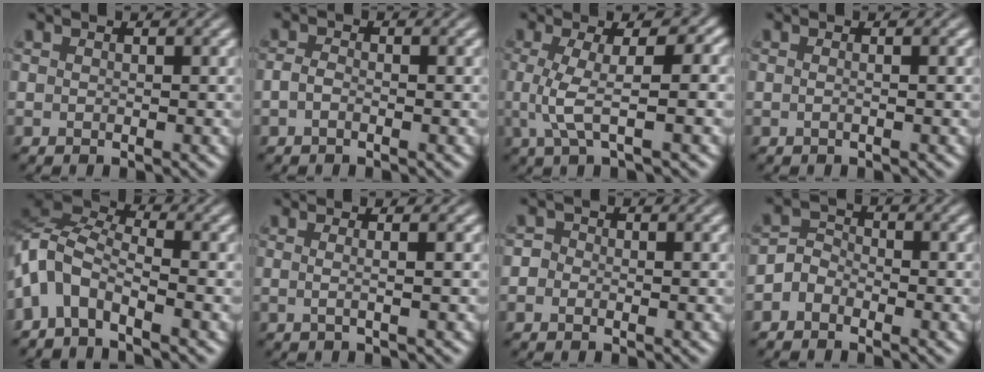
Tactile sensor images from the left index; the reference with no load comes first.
{"total": 1.1, "force": [-0.5, 0.5, 0.8], "torque": [-0.021, -0.001, -0.013]}
{"total": 4.4, "force": [-0.3, 1.2, 4.2], "torque": [-0.093, -0.005, -0.006]}
{"total": 1.7, "force": [0.3, 0.9, 1.4], "torque": [-0.004, -0.008, -0.020]}
{"total": 5.4, "force": [-3.0, 2.6, 3.6], "torque": [-0.072, 0.006, -0.077]}
{"total": 2.1, "force": [0.2, 0.8, 1.9], "torque": [-0.030, -0.001, -0.016]}
{"total": 1.5, "force": [0.0, 1.3, 0.8], "torque": [0.005, -0.001, -0.018]}
{"total": 2.0, "force": [-1.2, 1.4, 0.7], "torque": [-0.011, 0.009, -0.031]}